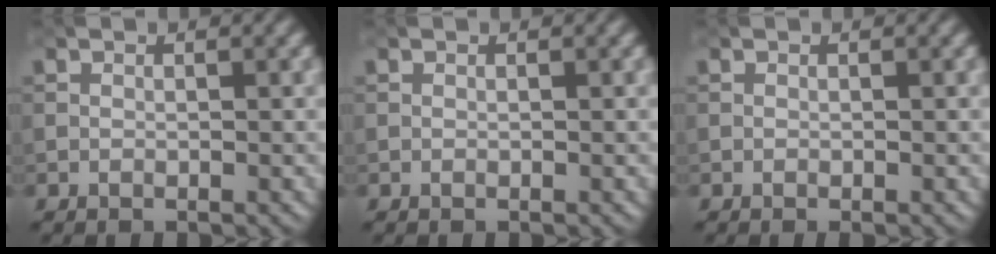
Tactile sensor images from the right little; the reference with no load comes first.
{"total": 0.0}
{"total": 0.6, "force": [-0.2, 0.2, 0.5], "torque": [-0.009, 0.000, -0.004]}